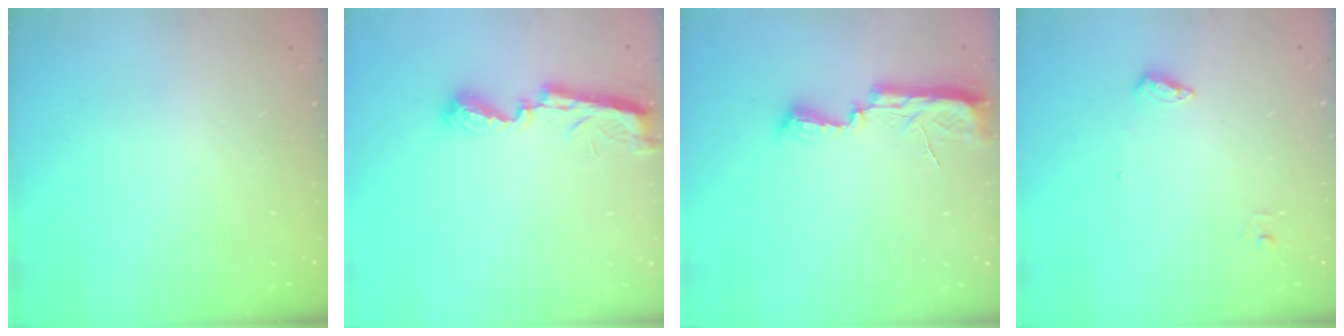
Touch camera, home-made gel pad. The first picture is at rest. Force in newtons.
{"total": 7.6, "press": 7.5, "slide": 0.3}
{"total": 10.5, "press": 9.1, "slide": 5.2}
{"total": 5.9, "press": 5.8, "slide": 1.4}